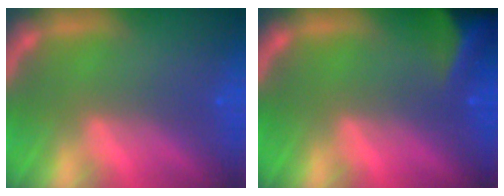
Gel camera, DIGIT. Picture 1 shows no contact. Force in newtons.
{"total": 7.0}